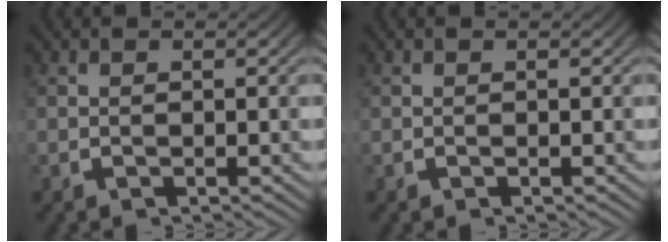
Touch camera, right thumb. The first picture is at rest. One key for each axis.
{"total": 0.0}